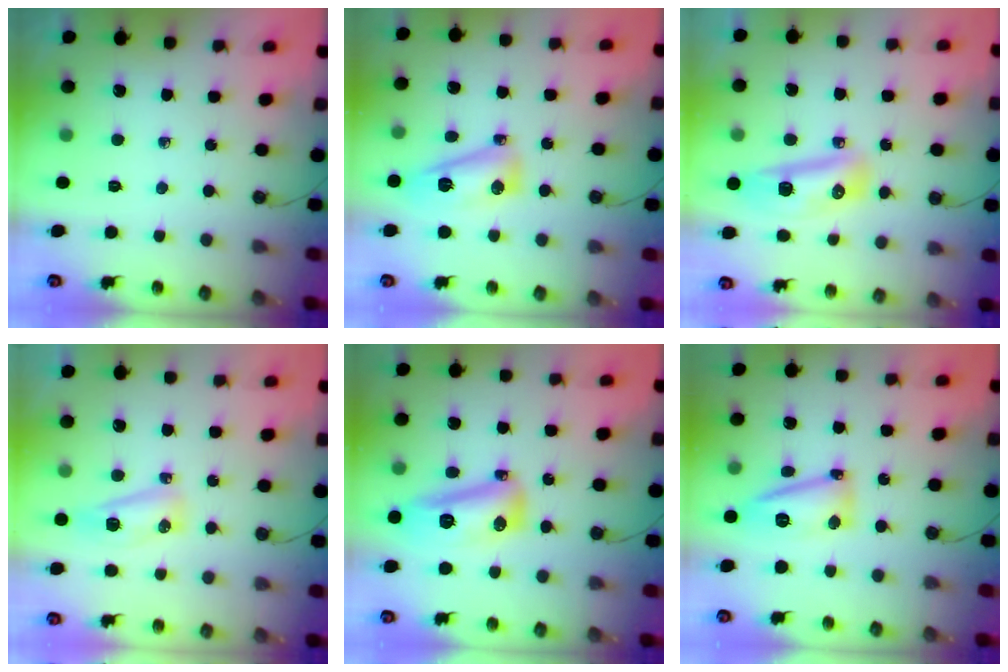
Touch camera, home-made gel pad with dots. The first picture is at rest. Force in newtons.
{"total": 10.2, "press": 10.2, "slide": 0.7}
{"total": 14.2, "press": 11.9, "slide": 7.8}
{"total": 9.4, "press": 7.9, "slide": 5.0}
{"total": 13.1, "press": 13.0, "slide": 1.1}
{"total": 11.8, "press": 11.7, "slide": 0.9}